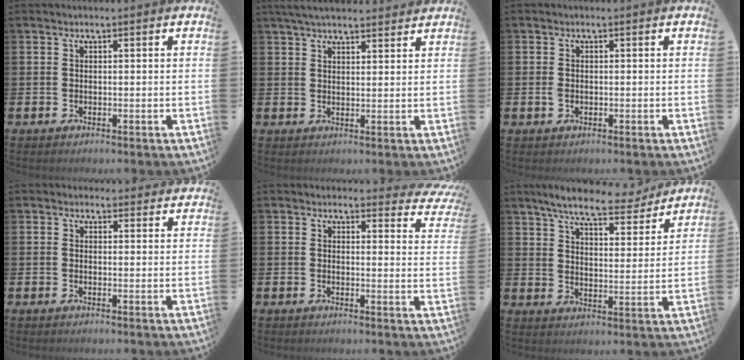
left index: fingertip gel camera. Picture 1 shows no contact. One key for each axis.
{"total": 4.5, "fx": 4.2, "fy": 1.0, "fz": 1.3, "tx": -0.031, "ty": -0.010, "tz": 0.078}
{"total": 1.2, "fx": -0.2, "fy": 0.8, "fz": 0.9, "tx": -0.020, "ty": 0.007, "tz": -0.005}
{"total": 1.9, "fx": 1.7, "fy": 0.6, "fz": -0.1, "tx": 0.011, "ty": -0.007, "tz": 0.030}
{"total": 2.6, "fx": 2.4, "fy": 1.1, "fz": 0.1, "tx": 0.008, "ty": -0.021, "tz": 0.035}
{"total": 8.4, "fx": 7.5, "fy": 1.5, "fz": 3.5, "tx": -0.084, "ty": -0.038, "tz": 0.128}